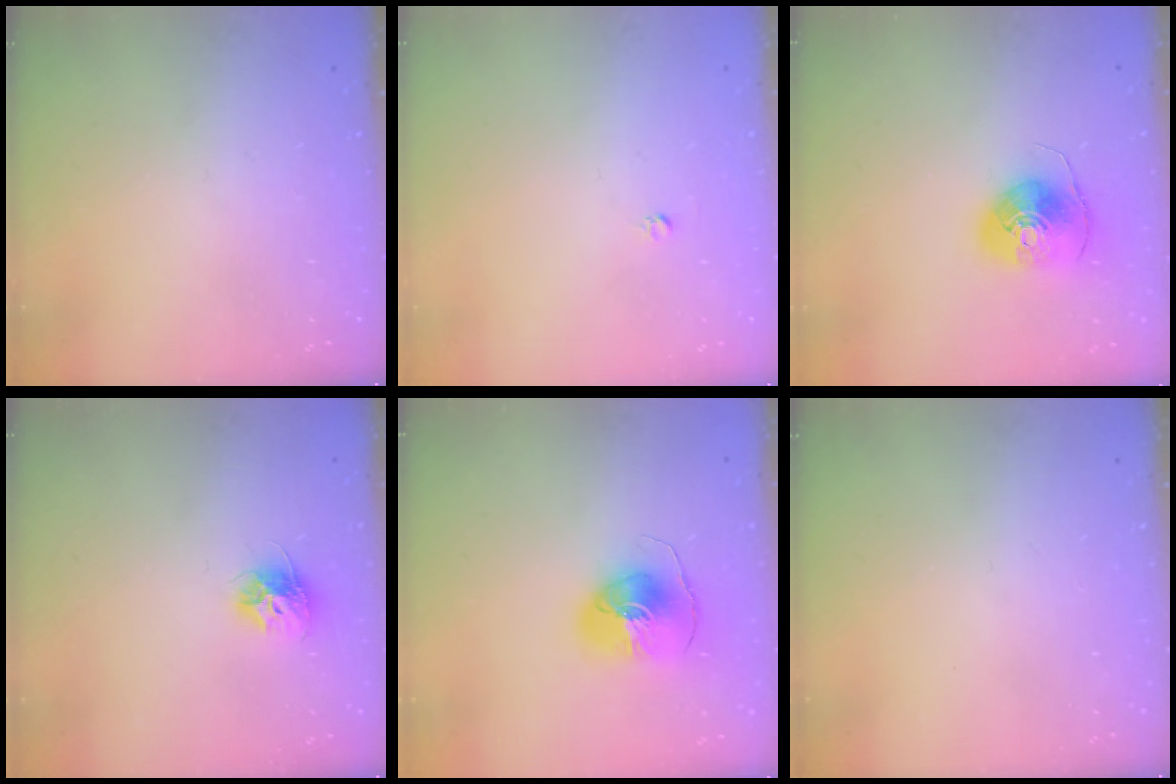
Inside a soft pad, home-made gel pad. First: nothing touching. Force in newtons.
{"total": 2.5, "press": 2.5, "slide": 0.2}
{"total": 8.4, "press": 8.3, "slide": 1.5}
{"total": 9.4, "press": 9.4, "slide": 0.2}
{"total": 9.9, "press": 9.9, "slide": 1.3}
{"total": 0.0}